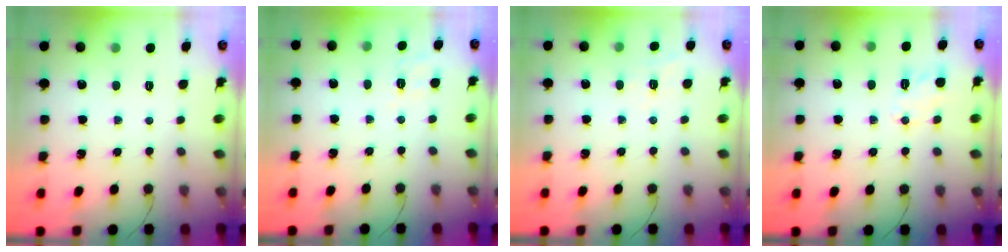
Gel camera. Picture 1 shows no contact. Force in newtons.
{"total": 2.3, "press": 1.4, "slide": 1.9}
{"total": 8.3, "press": 8.1, "slide": 1.8}
{"total": 3.2, "press": 2.8, "slide": 1.5}